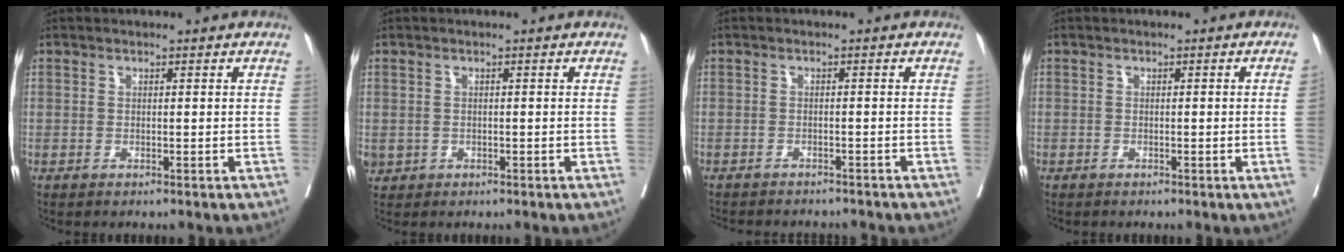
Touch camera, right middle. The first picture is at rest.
{"total": 1.7, "force": [-0.3, 1.6, 0.4], "torque": [-0.005, 0.002, 0.003]}
{"total": 7.3, "force": [-6.9, 1.7, 1.8], "torque": [-0.022, -0.006, -0.087]}
{"total": 1.9, "force": [-0.4, -0.7, 1.7], "torque": [-0.020, -0.002, -0.007]}